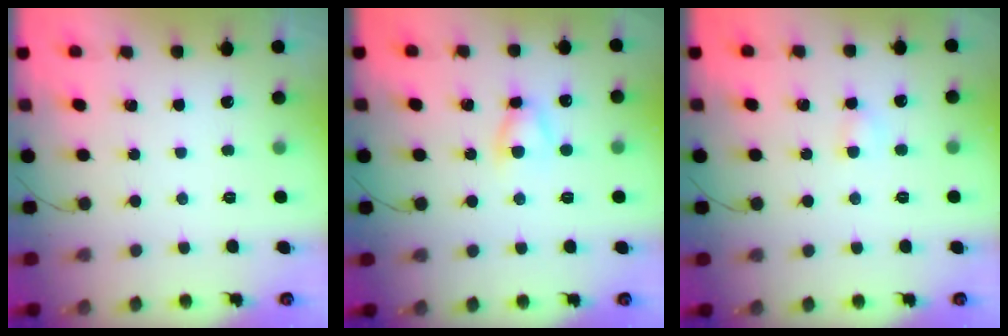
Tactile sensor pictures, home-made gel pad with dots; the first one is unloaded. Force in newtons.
{"total": 4.6, "press": 4.6, "slide": 0.6}
{"total": 2.9, "press": 2.8, "slide": 0.8}